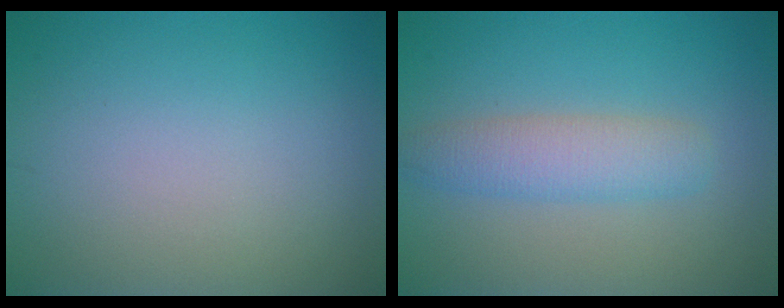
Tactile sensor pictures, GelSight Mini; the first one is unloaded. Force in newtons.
{"total": 3.5, "press": 3.5, "slide": 0.2}